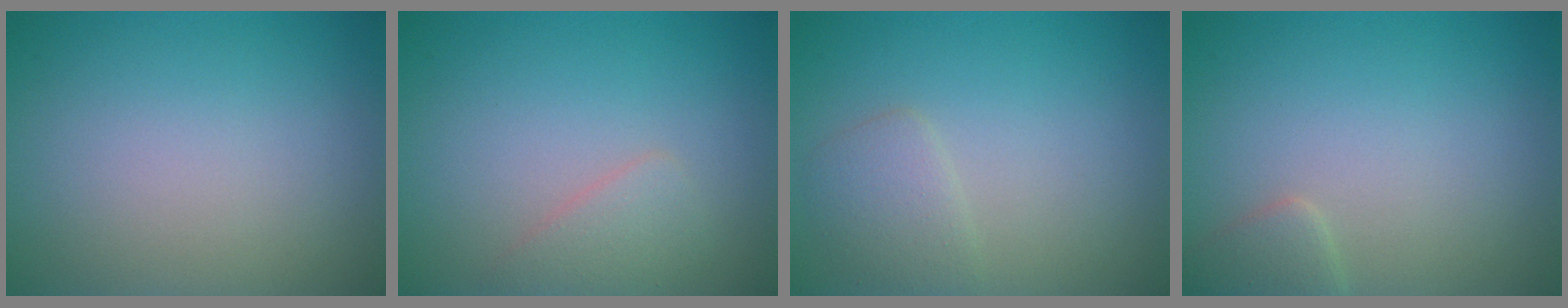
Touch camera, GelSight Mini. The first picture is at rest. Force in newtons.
{"total": 1.7, "press": 1.7, "slide": 0.1}
{"total": 1.9, "press": 1.9, "slide": 0.0}
{"total": 1.6, "press": 1.6, "slide": 0.1}